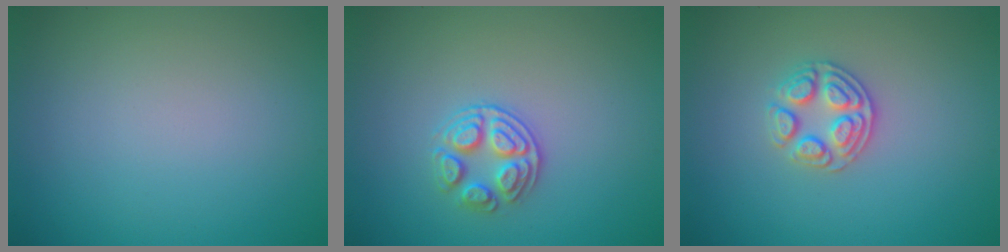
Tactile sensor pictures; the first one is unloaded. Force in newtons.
{"total": 2.7, "press": 2.5, "slide": 0.9}
{"total": 2.7, "press": 2.6, "slide": 0.8}